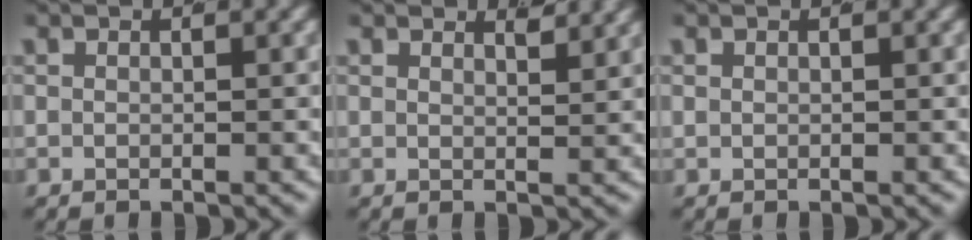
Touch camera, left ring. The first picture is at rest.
{"total": 1.9, "force": [1.8, -0.2, 0.6], "torque": [0.000, -0.008, 0.031]}
{"total": 0.0}